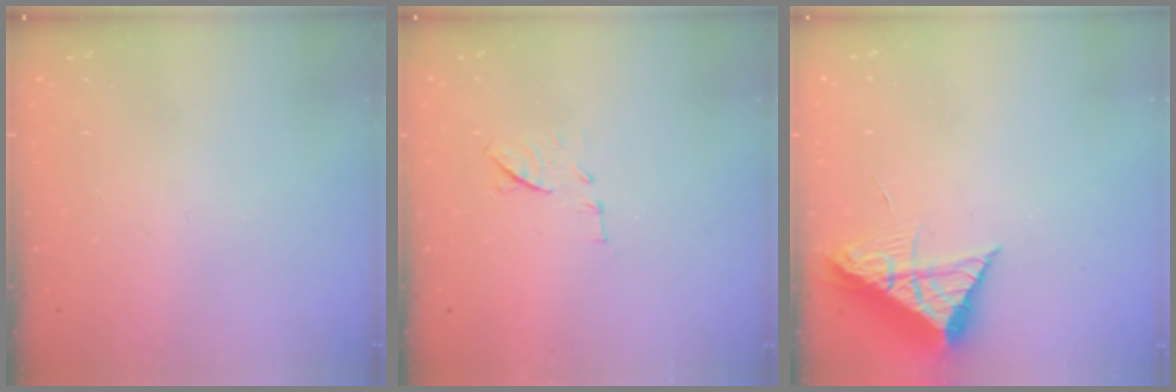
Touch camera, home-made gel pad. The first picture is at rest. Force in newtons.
{"total": 8.6, "press": 8.5, "slide": 1.1}
{"total": 9.4, "press": 9.4, "slide": 0.5}